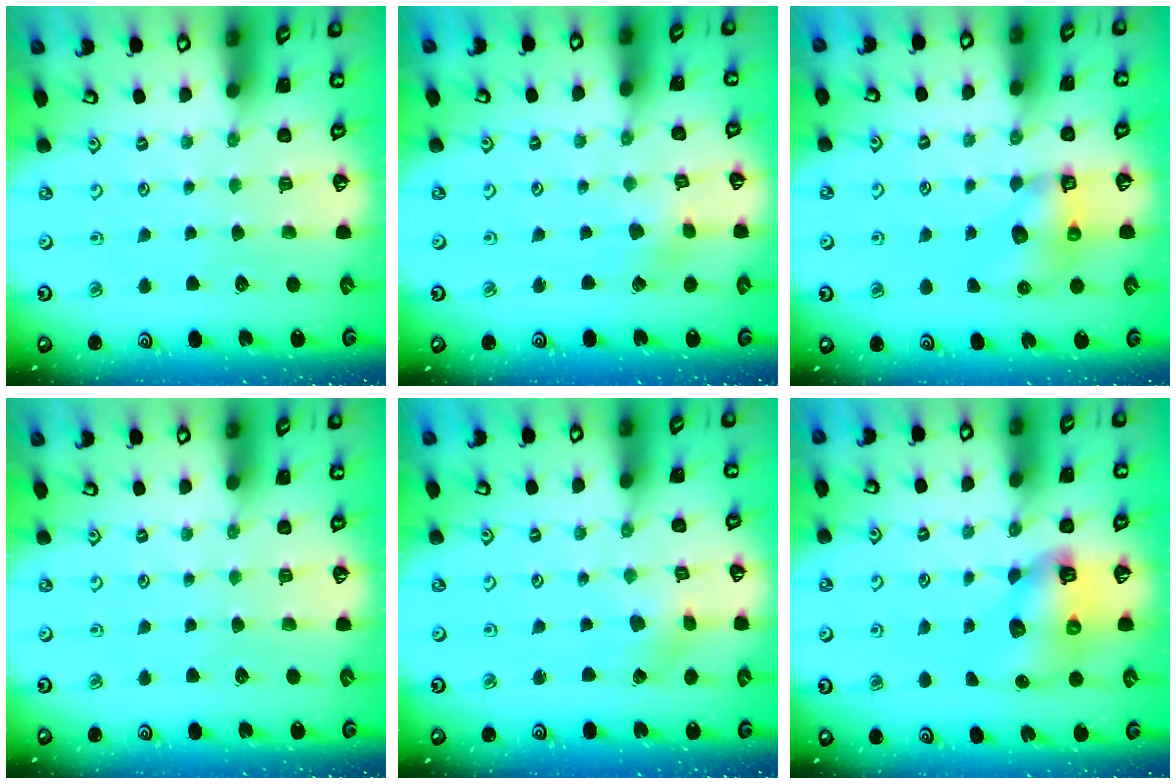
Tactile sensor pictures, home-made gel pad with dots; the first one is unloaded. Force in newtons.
{"total": 2.5, "press": 2.5, "slide": 0.3}
{"total": 6.8, "press": 6.8, "slide": 0.2}
{"total": 0.0}
{"total": 2.1, "press": 2.1, "slide": 0.3}
{"total": 9.9, "press": 9.8, "slide": 1.3}